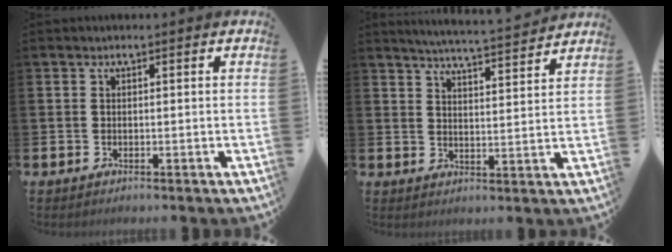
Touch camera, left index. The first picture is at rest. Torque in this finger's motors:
{"motor_torque": [0.62, -0.78, 0.06, 0.03]}